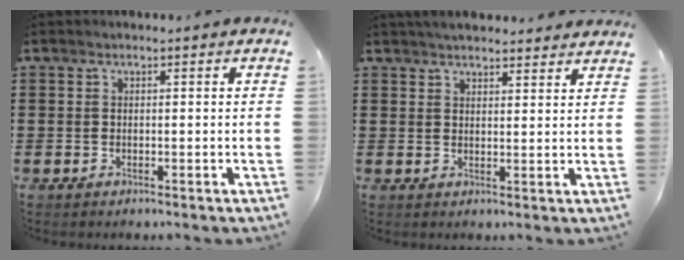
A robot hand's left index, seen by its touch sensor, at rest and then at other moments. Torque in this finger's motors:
{"motor_torque": [1.48, 0.66, 0.02, 0.04]}